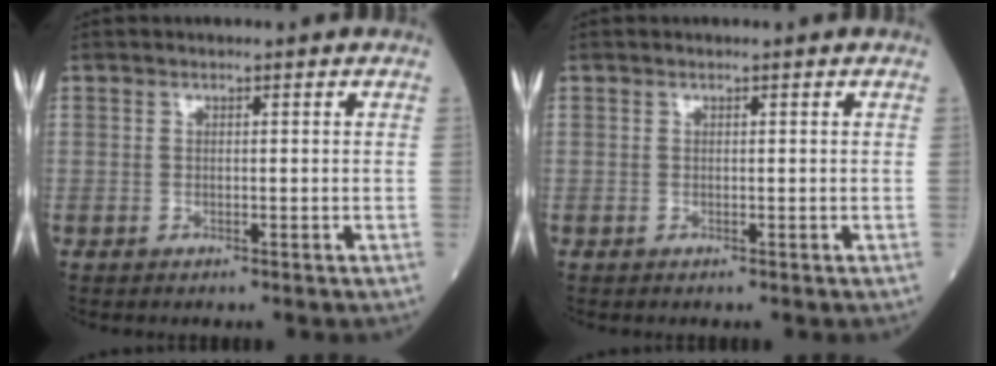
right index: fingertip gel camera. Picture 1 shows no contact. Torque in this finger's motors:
{"motor_torque": [0.00, 0.00, 0.00, 0.00]}